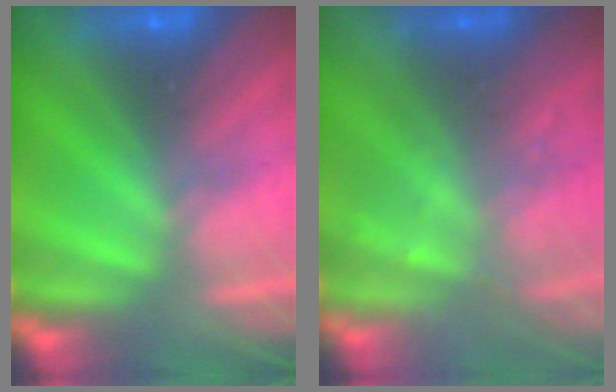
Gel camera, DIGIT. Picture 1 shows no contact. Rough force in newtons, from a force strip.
{"total": 2.3}